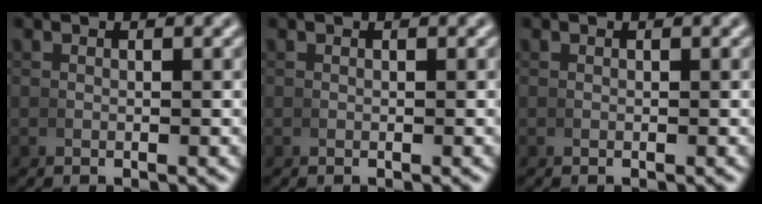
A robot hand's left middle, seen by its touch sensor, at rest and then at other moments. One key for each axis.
{"total": 0.0}
{"total": 0.0}